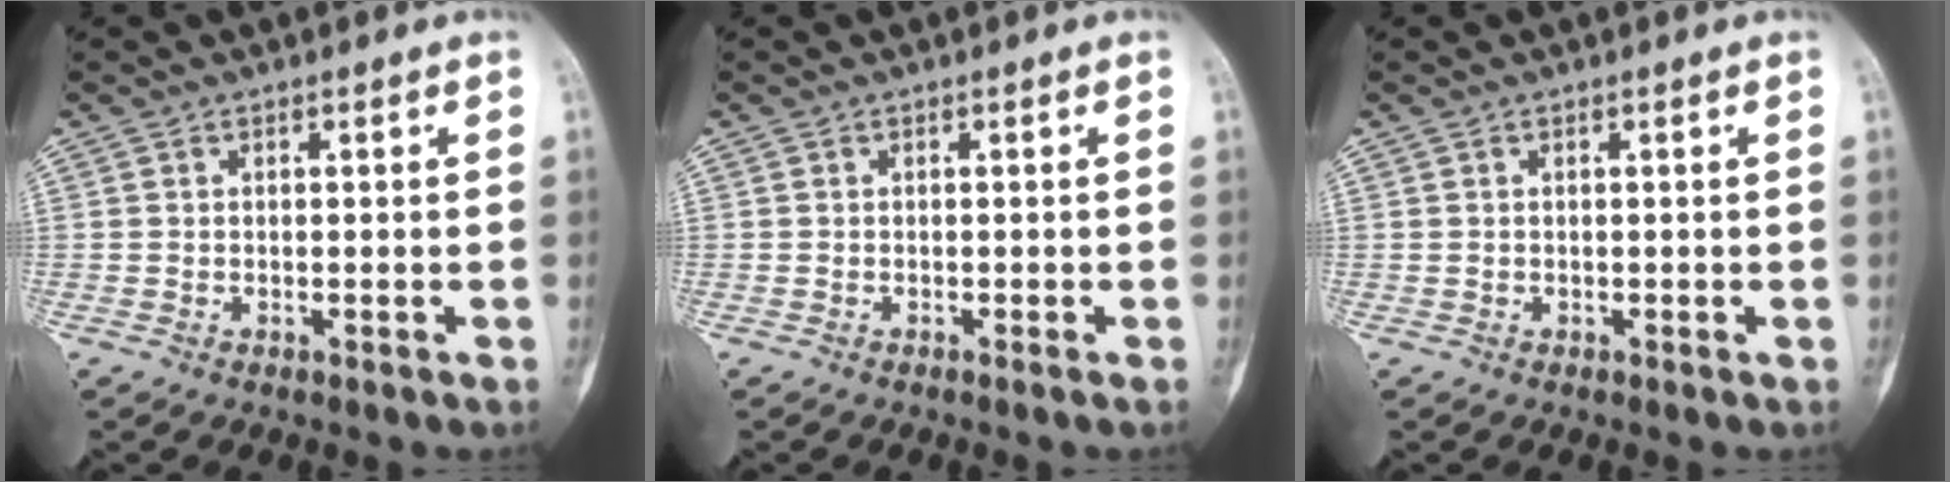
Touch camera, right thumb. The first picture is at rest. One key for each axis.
{"total": 0.0}
{"total": 0.0}